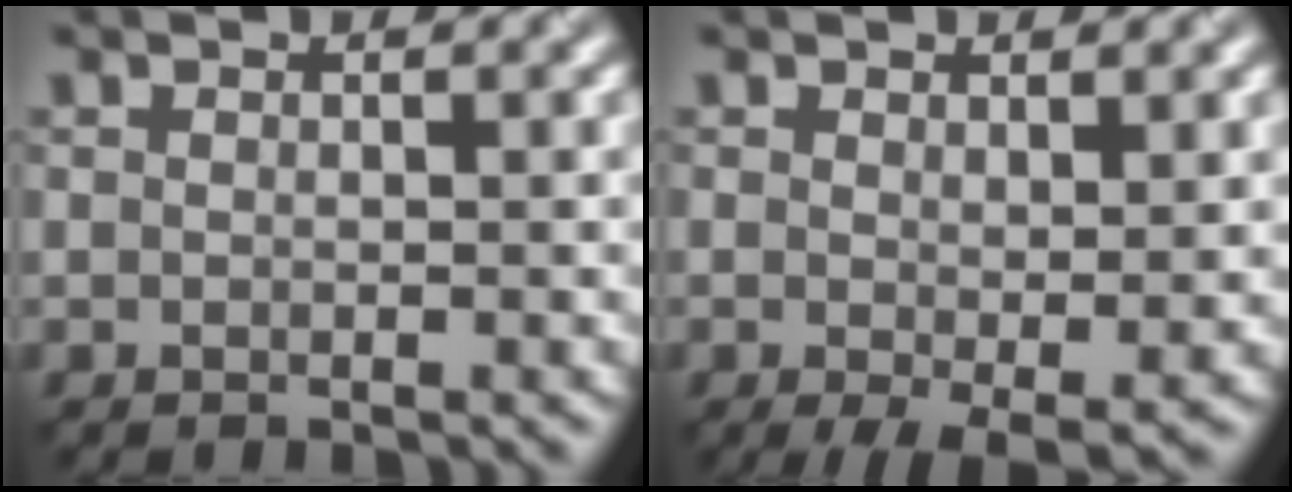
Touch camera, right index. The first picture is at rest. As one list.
[{"total": 2.6, "force": [-0.2, 1.0, 2.3], "torque": [-0.039, -0.011, -0.001]}]